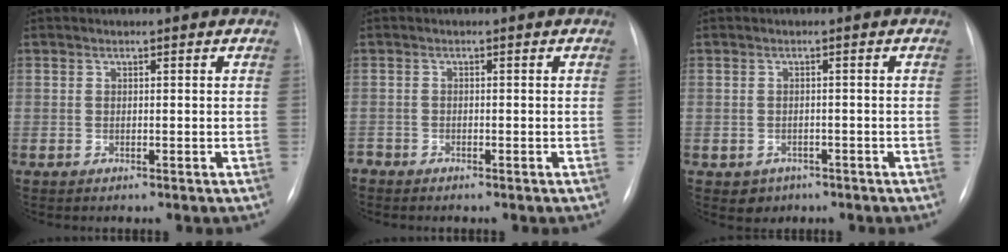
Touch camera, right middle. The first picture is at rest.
{"total": 1.2, "force": [-1.1, 0.5, -0.1], "torque": [0.003, 0.000, -0.021]}
{"total": 2.4, "force": [-1.2, 2.1, 0.3], "torque": [-0.002, 0.009, -0.007]}